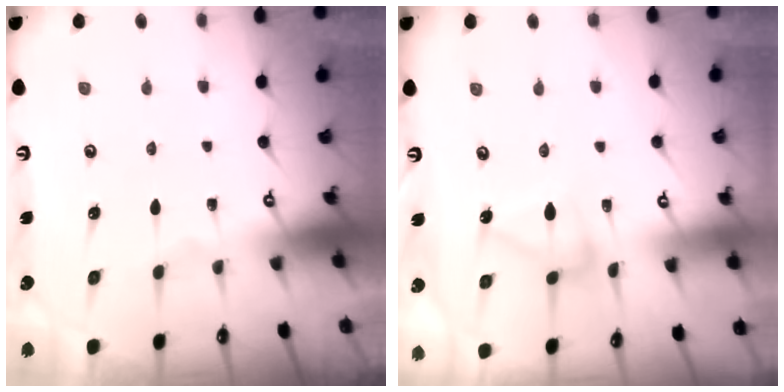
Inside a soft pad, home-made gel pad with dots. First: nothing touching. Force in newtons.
{"total": 10.1, "press": 10.1, "slide": 0.3}